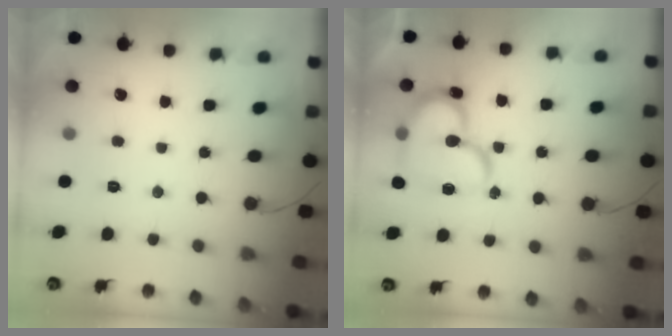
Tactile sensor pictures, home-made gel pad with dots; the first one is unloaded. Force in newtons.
{"total": 18.8, "press": 18.8, "slide": 1.7}